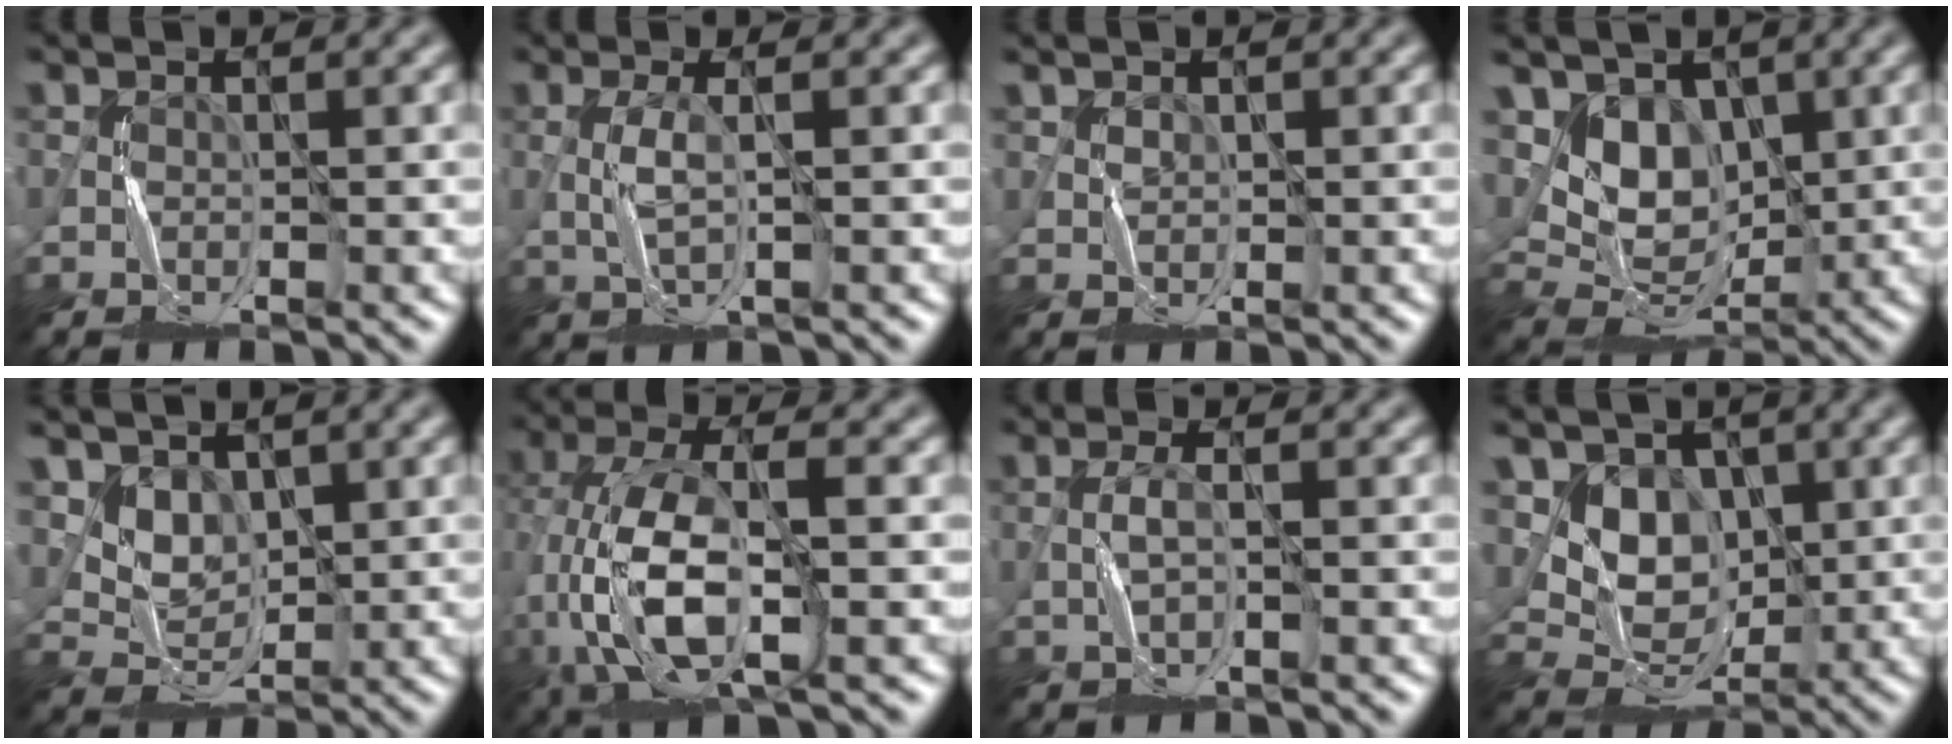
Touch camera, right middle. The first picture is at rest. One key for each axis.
{"total": 1.7, "fx": 0.3, "fy": 0.1, "fz": 1.6, "tx": -0.039, "ty": 0.003, "tz": 0.005}
{"total": 0.9, "fx": 0.8, "fy": 0.4, "fz": 0.0, "tx": -0.001, "ty": -0.002, "tz": 0.015}
{"total": 5.7, "fx": 2.2, "fy": 4.3, "fz": 3.0, "tx": -0.054, "ty": -0.011, "tz": 0.038}
{"total": 3.5, "fx": 2.2, "fy": 2.4, "fz": 1.3, "tx": -0.038, "ty": -0.017, "tz": 0.051}
{"total": 10.0, "fx": -2.2, "fy": 4.4, "fz": 8.7, "tx": -0.191, "ty": 0.005, "tz": -0.048}
{"total": 1.0, "fx": 0.0, "fy": 0.0, "fz": 1.0, "tx": -0.025, "ty": 0.006, "tz": -0.002}
{"total": 5.5, "fx": 1.8, "fy": 4.5, "fz": 2.7, "tx": -0.054, "ty": -0.007, "tz": 0.029}